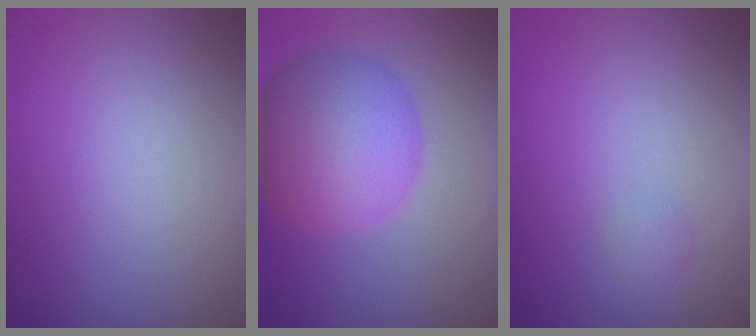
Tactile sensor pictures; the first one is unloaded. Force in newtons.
{"total": 8.1, "press": 8.1, "slide": 0.1}
{"total": 0.7, "press": 0.7, "slide": 0.0}